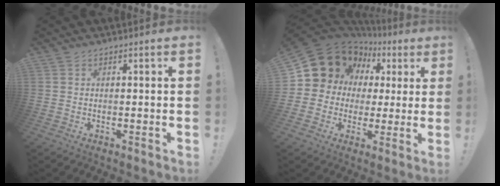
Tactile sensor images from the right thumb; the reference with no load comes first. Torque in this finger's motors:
{"motor_torque": [1.21, 1.95, 0.97, -0.15, 0.37]}